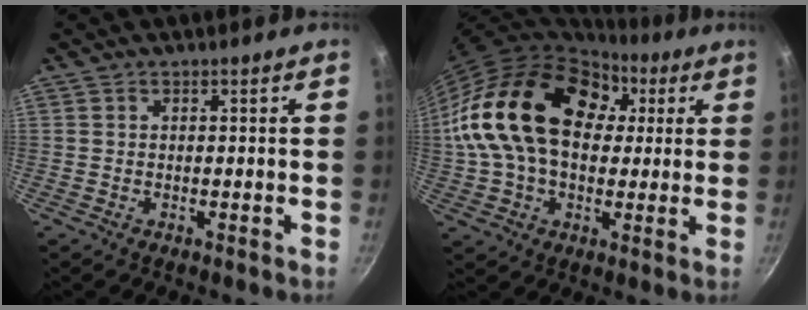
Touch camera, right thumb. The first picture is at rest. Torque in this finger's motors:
{"motor_torque": [-1.42, 3.11, 2.19, -0.27, 0.59]}